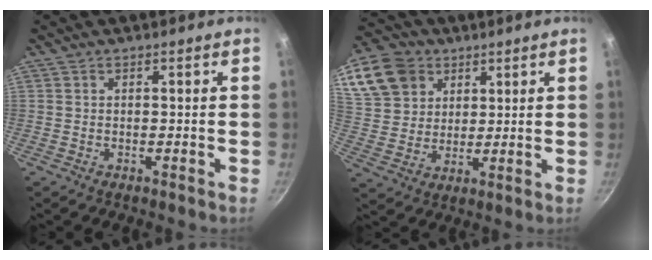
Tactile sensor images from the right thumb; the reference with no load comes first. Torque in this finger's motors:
{"motor_torque": [0.04, 0.09, 0.59, 0.20, 0.09]}